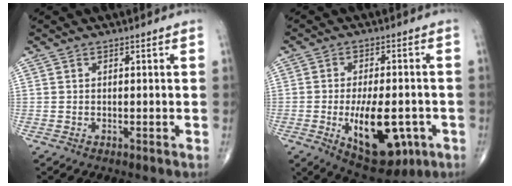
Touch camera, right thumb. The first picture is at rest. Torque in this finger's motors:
{"motor_torque": [2.52, 2.33, 1.22, -0.08, 0.45]}